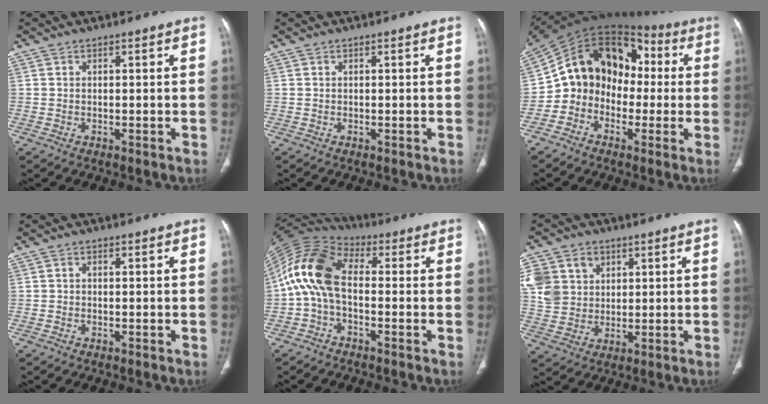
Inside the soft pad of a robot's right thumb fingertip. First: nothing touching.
{"total": 0.0}
{"total": 16.0, "force": [-1.3, 13.1, 9.1], "torque": [-0.114, 0.063, -0.035]}
{"total": 0.5, "force": [0.0, 0.4, 0.3], "torque": [-0.001, 0.002, -0.004]}
{"total": 12.6, "force": [-0.6, 7.2, 10.2], "torque": [-0.204, 0.035, -0.027]}
{"total": 12.6, "force": [4.0, 10.5, 5.7], "torque": [-0.100, 0.004, 0.084]}